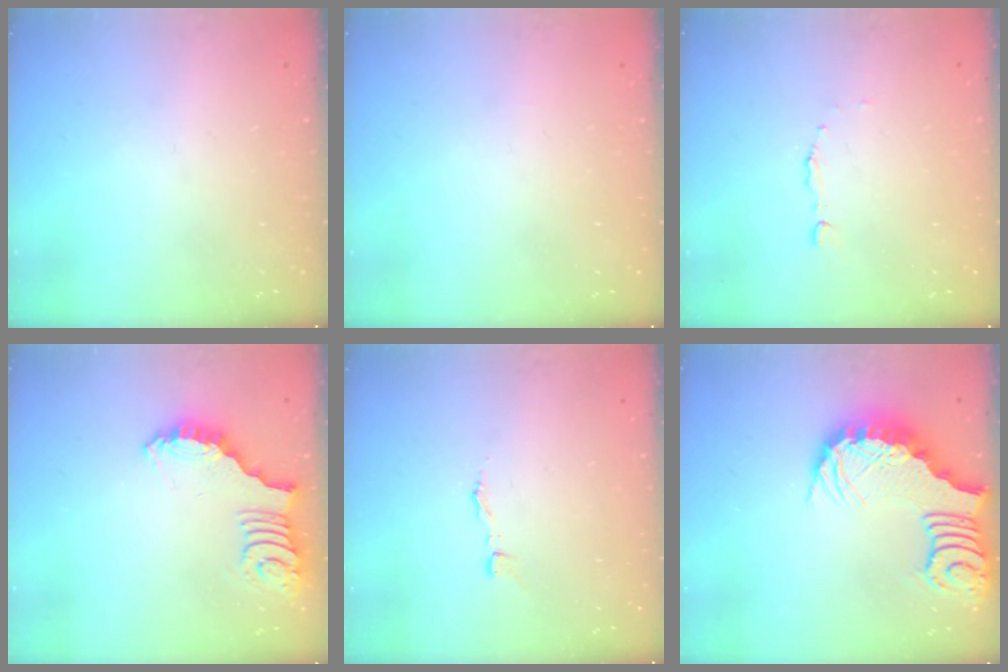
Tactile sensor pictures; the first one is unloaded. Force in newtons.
{"total": 0.0}
{"total": 1.7, "press": 1.7, "slide": 0.2}
{"total": 2.6, "press": 2.5, "slide": 0.5}
{"total": 1.7, "press": 1.7, "slide": 0.1}
{"total": 3.8, "press": 3.7, "slide": 0.7}